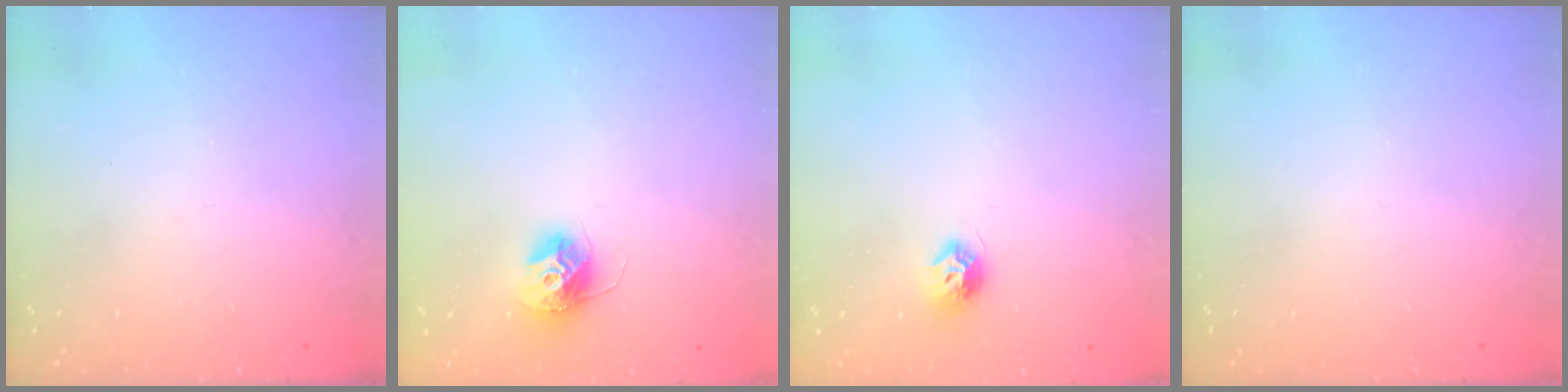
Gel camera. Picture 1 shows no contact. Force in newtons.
{"total": 10.9, "press": 10.9, "slide": 0.7}
{"total": 7.0, "press": 6.9, "slide": 0.5}
{"total": 0.0}